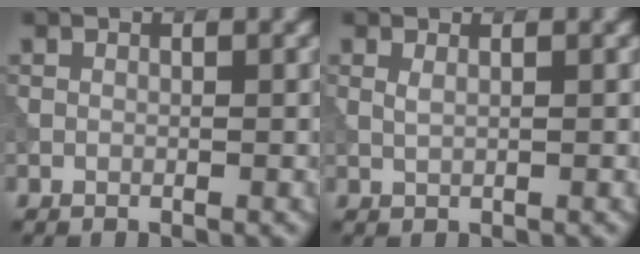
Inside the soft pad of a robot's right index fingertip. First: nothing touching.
{"total": 0.8, "force": [0.5, 0.2, 0.7], "torque": [-0.015, 0.000, 0.006]}